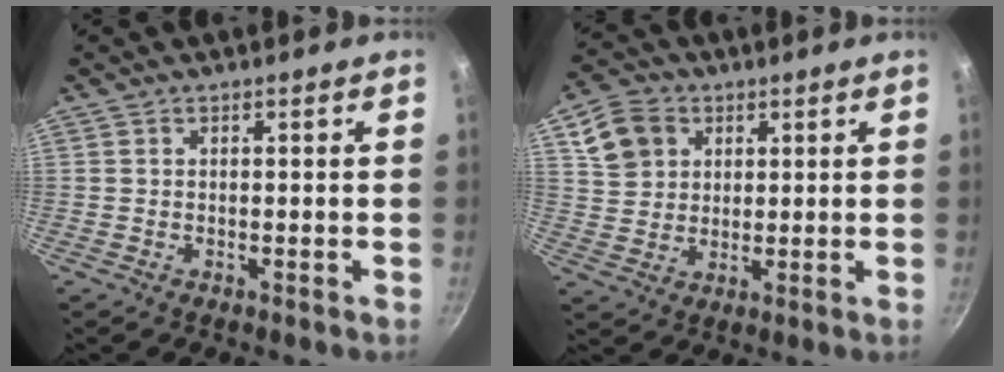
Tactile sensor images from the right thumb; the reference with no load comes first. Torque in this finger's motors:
{"motor_torque": [-0.48, 0.51, -0.21, 0.24, 0.05]}